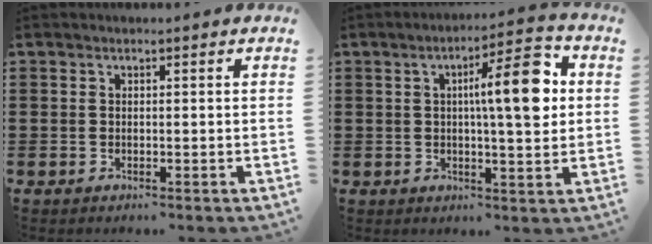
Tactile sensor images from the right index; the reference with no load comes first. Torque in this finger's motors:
{"motor_torque": [0.84, 0.06, 0.44, 0.16]}